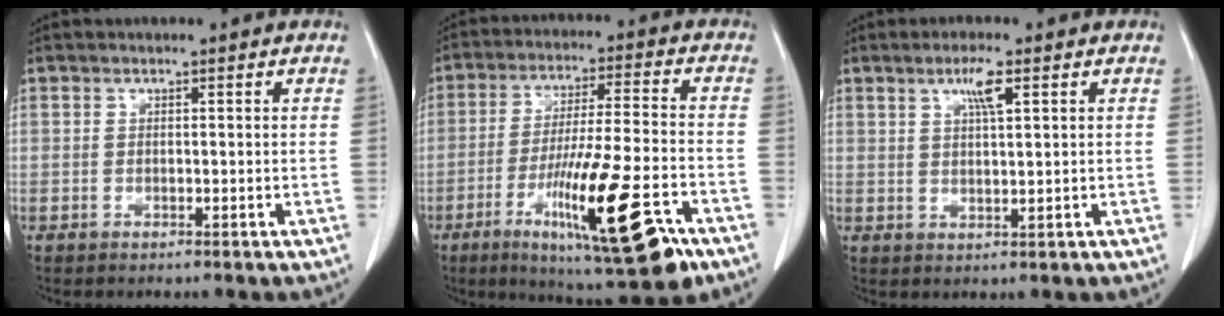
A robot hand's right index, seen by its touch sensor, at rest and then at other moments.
{"total": 19.6, "force": [-9.4, 1.8, 17.1], "torque": [-0.264, -0.034, -0.150]}
{"total": 4.1, "force": [2.0, 0.3, 3.5], "torque": [-0.065, -0.001, 0.035]}